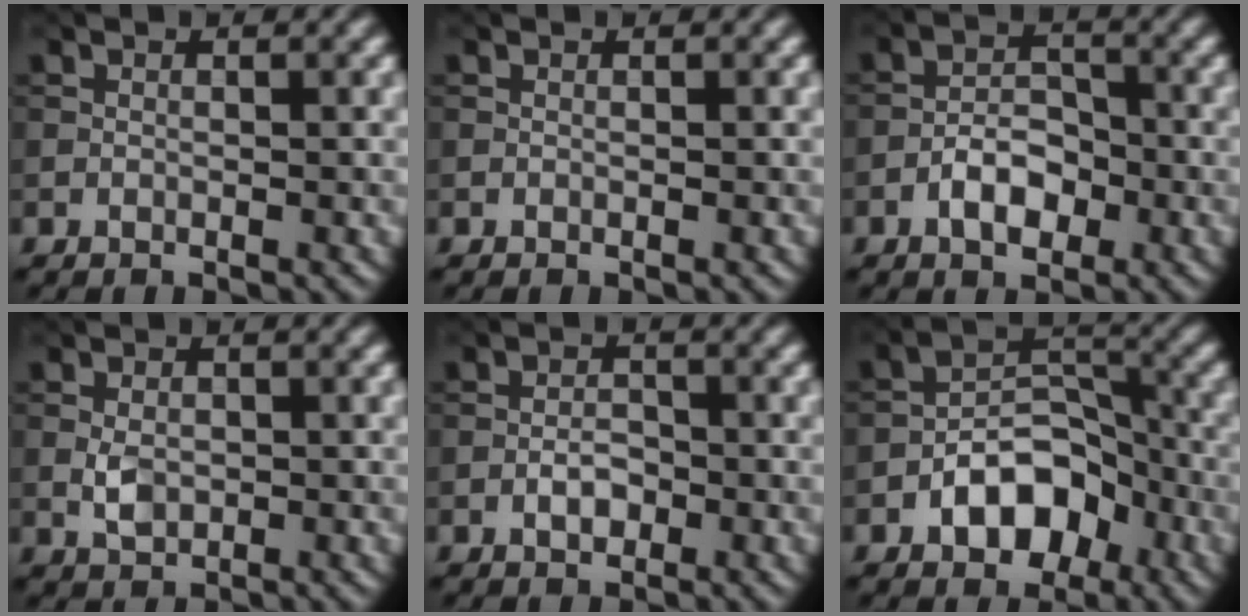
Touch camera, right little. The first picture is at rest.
{"total": 0.0}
{"total": 3.5, "force": [-1.6, 1.9, 2.5], "torque": [-0.036, 0.009, -0.033]}
{"total": 2.0, "force": [-0.2, 1.4, 1.5], "torque": [-0.031, -0.001, -0.005]}
{"total": 1.8, "force": [-0.8, 1.0, 1.3], "torque": [-0.021, 0.004, -0.018]}
{"total": 6.3, "force": [-3.0, 3.8, 4.1], "torque": [-0.052, 0.007, -0.054]}